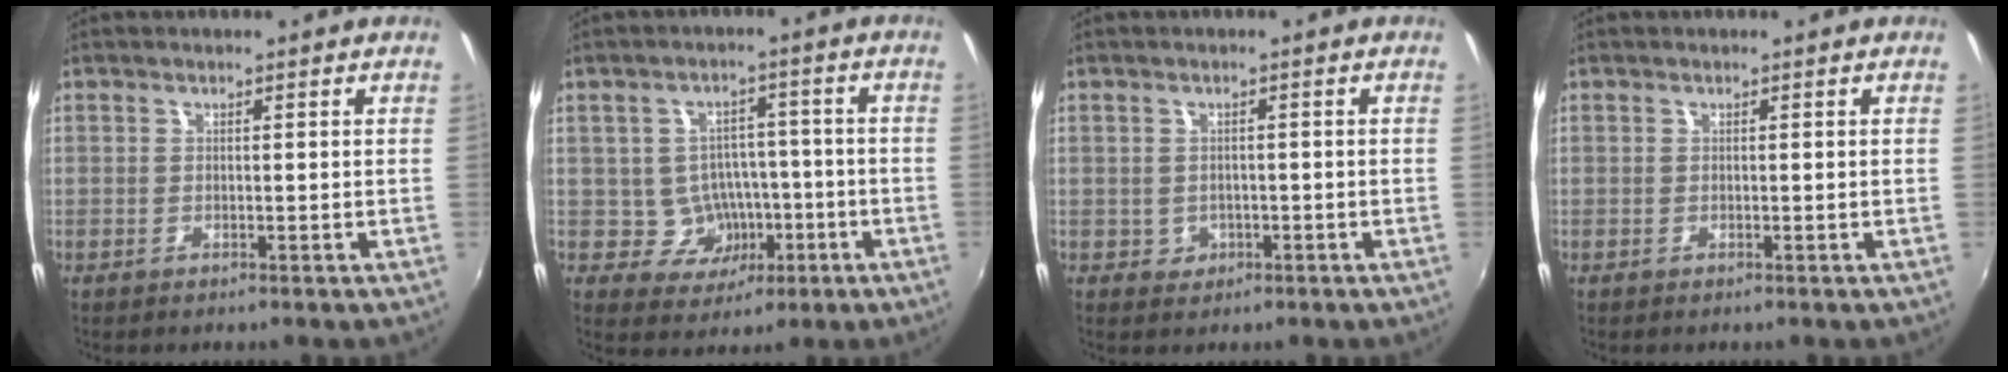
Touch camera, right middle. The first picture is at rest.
{"total": 7.3, "force": [-2.0, 6.7, 2.3], "torque": [-0.055, 0.020, -0.008]}
{"total": 2.3, "force": [-0.5, 2.1, 0.5], "torque": [-0.011, 0.002, -0.002]}
{"total": 0.0}